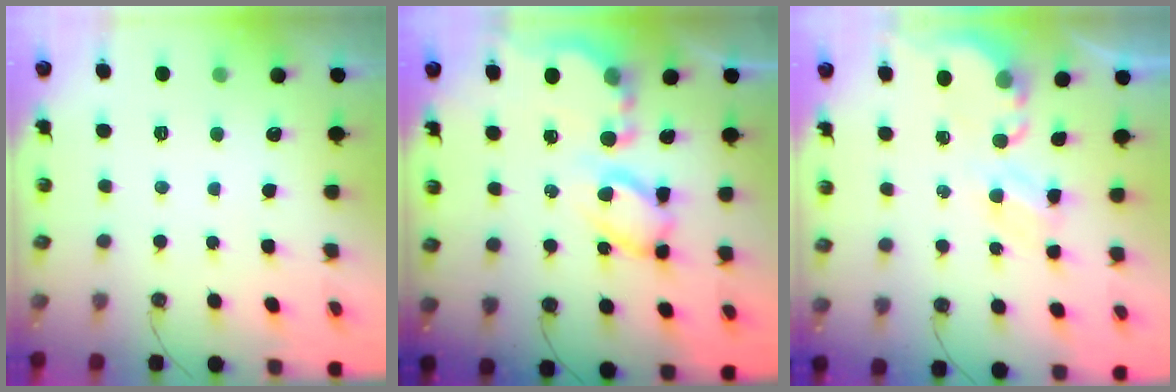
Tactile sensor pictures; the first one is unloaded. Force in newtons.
{"total": 11.7, "press": 11.7, "slide": 0.8}
{"total": 4.0, "press": 4.0, "slide": 0.1}